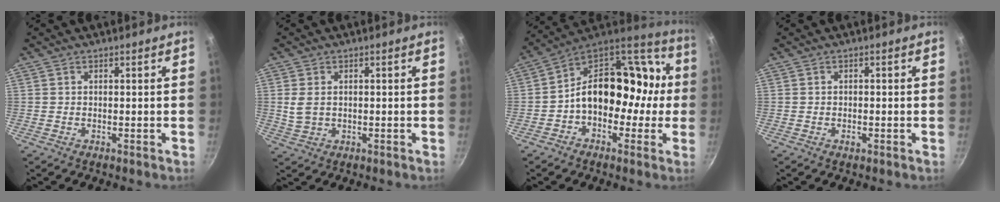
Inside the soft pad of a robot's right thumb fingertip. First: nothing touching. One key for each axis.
{"total": 3.9, "fx": 0.4, "fy": 2.8, "fz": 2.7, "tx": -0.052, "ty": 0.002, "tz": 0.011}
{"total": 18.9, "fx": -1.3, "fy": 14.0, "fz": 12.6, "tx": -0.130, "ty": 0.076, "tz": -0.032}
{"total": 1.2, "fx": -0.5, "fy": 0.8, "fz": 0.8, "tx": -0.013, "ty": 0.003, "tz": -0.010}